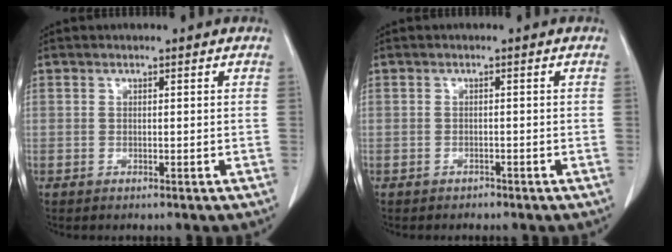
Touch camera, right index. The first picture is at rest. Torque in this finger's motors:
{"motor_torque": [0.07, -0.06, -0.02, 0.01]}